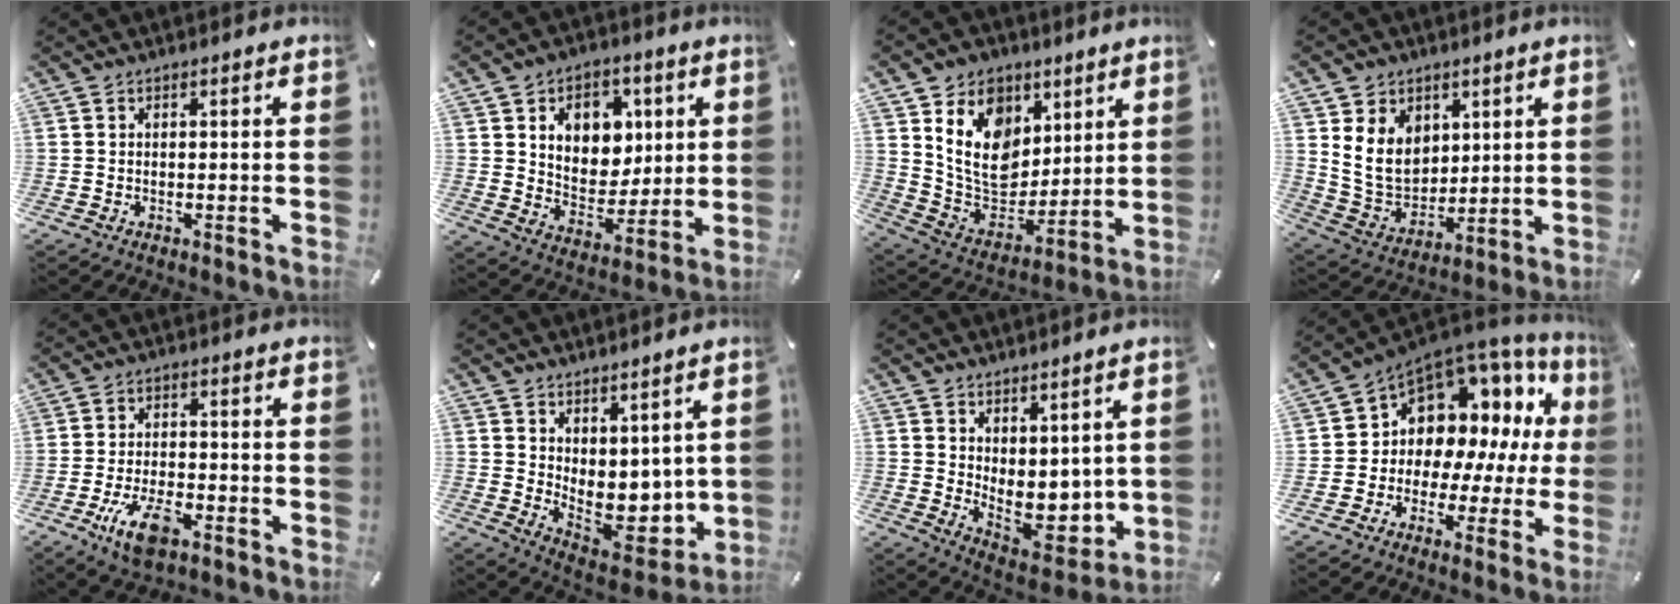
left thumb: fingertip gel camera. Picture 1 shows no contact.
{"total": 11.1, "force": [4.3, 9.1, 4.8], "torque": [-0.064, -0.025, 0.080]}
{"total": 15.6, "force": [5.6, 12.7, 7.1], "torque": [-0.138, -0.036, 0.109]}
{"total": 11.6, "force": [4.0, 9.8, 5.0], "torque": [-0.118, -0.023, 0.077]}
{"total": 9.3, "force": [-4.8, 4.4, 6.7], "torque": [-0.129, 0.010, -0.087]}
{"total": 7.3, "force": [3.0, 6.0, 2.8], "torque": [-0.022, -0.052, 0.070]}
{"total": 6.9, "force": [3.0, 5.5, 2.9], "torque": [-0.018, -0.047, 0.068]}
{"total": 9.8, "force": [3.5, 8.4, 3.7], "torque": [-0.064, -0.054, 0.066]}